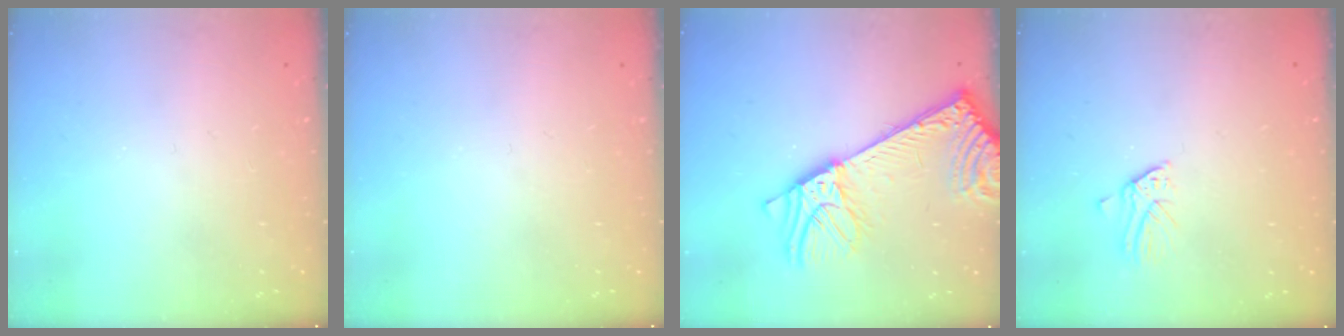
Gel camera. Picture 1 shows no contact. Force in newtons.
{"total": 0.0}
{"total": 11.2, "press": 10.8, "slide": 3.0}
{"total": 1.4, "press": 1.4, "slide": 0.2}